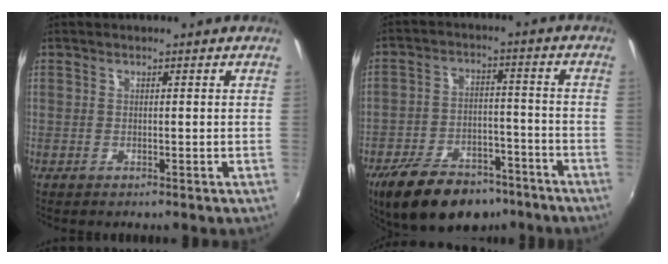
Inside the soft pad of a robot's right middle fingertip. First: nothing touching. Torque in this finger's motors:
{"motor_torque": [1.16, -0.98, 0.53, 0.21]}